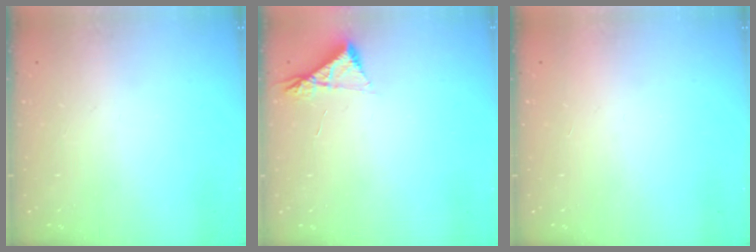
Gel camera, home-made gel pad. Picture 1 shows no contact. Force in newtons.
{"total": 5.0, "press": 5.0, "slide": 0.8}
{"total": 1.5, "press": 1.5, "slide": 0.1}